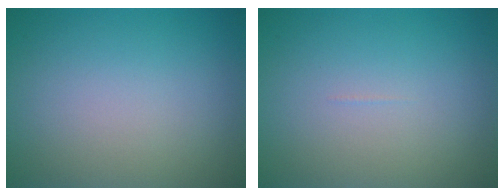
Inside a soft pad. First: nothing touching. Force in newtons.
{"total": 0.0}